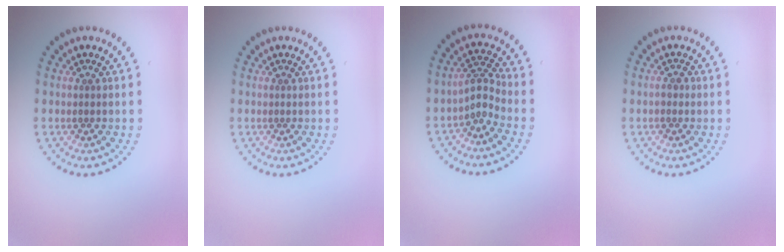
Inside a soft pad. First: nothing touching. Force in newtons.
{"total": 0.0}
{"total": 2.3, "press": 1.5, "slide": 1.7}
{"total": 0.9, "press": 0.8, "slide": 0.2}